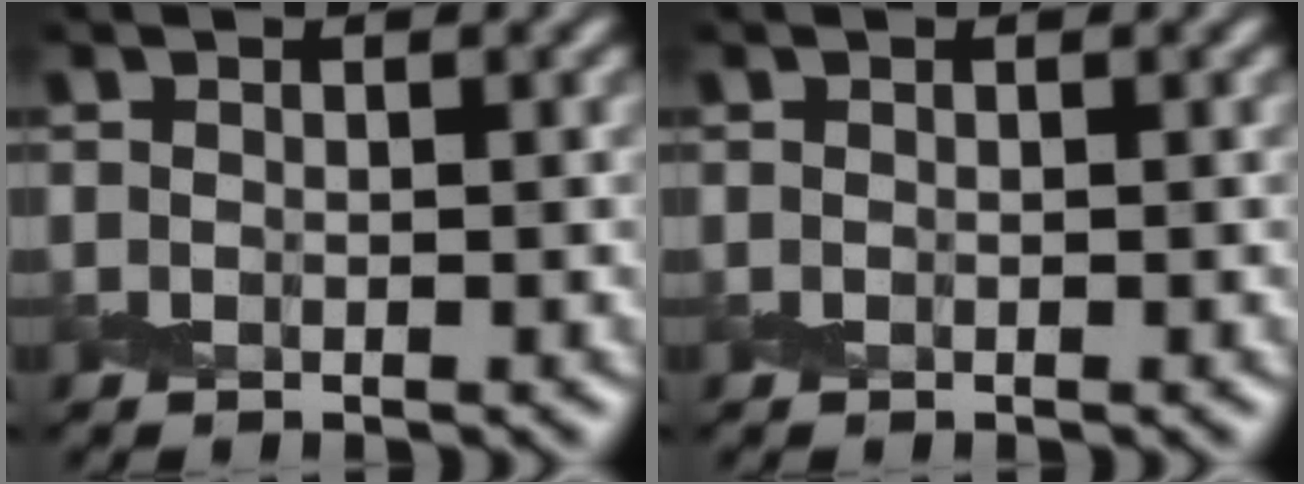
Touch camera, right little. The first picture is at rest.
{"total": 0.0}